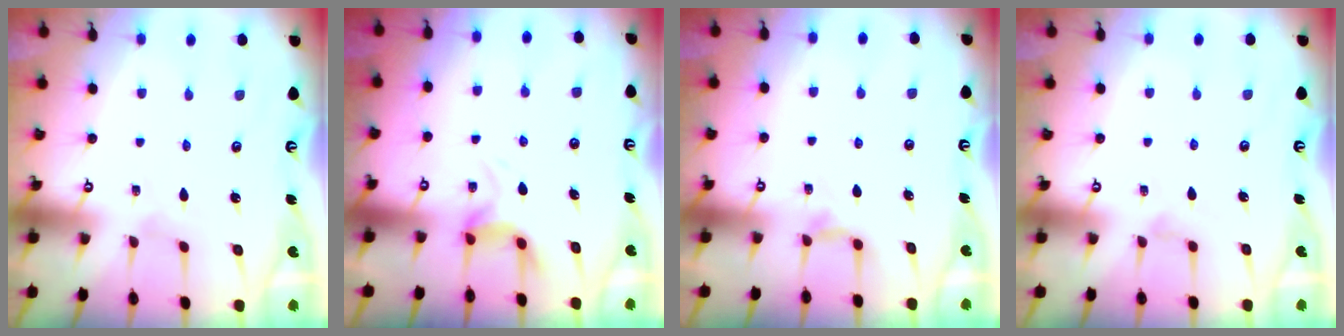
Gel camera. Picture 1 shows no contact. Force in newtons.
{"total": 4.9, "press": 4.8, "slide": 0.7}
{"total": 3.7, "press": 3.6, "slide": 0.6}
{"total": 2.3, "press": 2.2, "slide": 0.5}